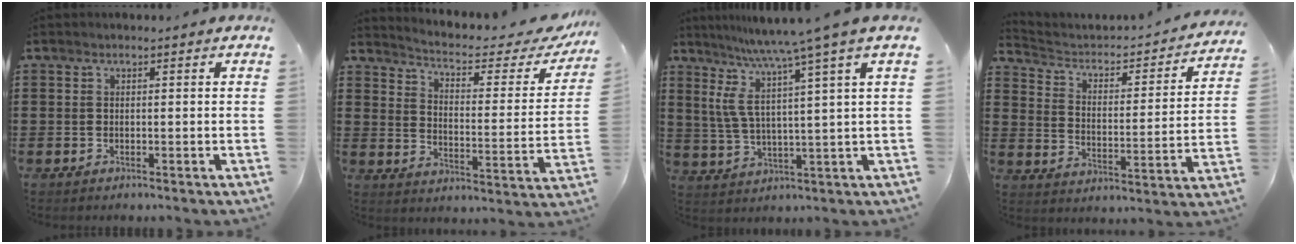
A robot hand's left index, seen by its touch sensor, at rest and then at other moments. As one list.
[{"total": 3.8, "force": [3.0, 0.8, 2.1], "torque": [-0.060, -0.024, 0.042]}, {"total": 8.4, "force": [5.5, -1.1, 6.2], "torque": [-0.144, -0.037, 0.083]}, {"total": 2.4, "force": [1.7, 1.5, 1.0], "torque": [-0.036, -0.019, 0.017]}]